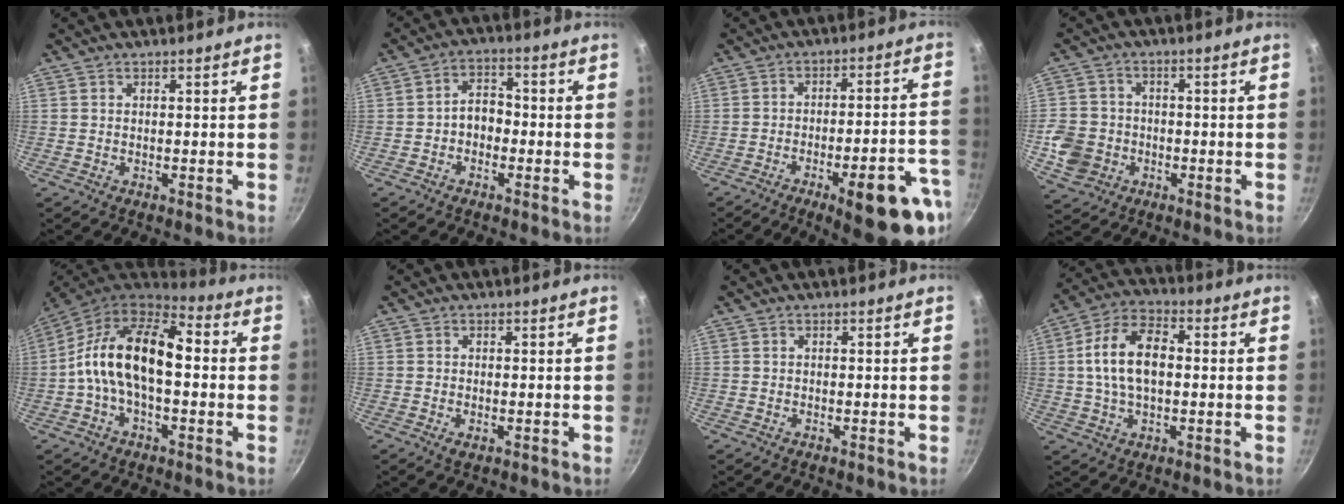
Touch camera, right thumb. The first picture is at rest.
{"total": 5.1, "force": [-1.2, 3.8, 3.2], "torque": [-0.031, 0.025, -0.032]}
{"total": 18.3, "force": [-8.6, 4.5, 15.5], "torque": [-0.162, 0.048, -0.107]}
{"total": 8.1, "force": [-2.3, 7.1, 3.1], "torque": [-0.046, 0.014, -0.039]}
{"total": 18.2, "force": [-0.2, 9.7, 15.4], "torque": [-0.270, 0.048, -0.011]}
{"total": 1.2, "force": [-0.4, 0.6, 1.0], "torque": [-0.020, 0.000, -0.005]}
{"total": 0.0}
{"total": 12.6, "force": [0.8, 7.2, 10.3], "torque": [-0.187, 0.024, 0.010]}